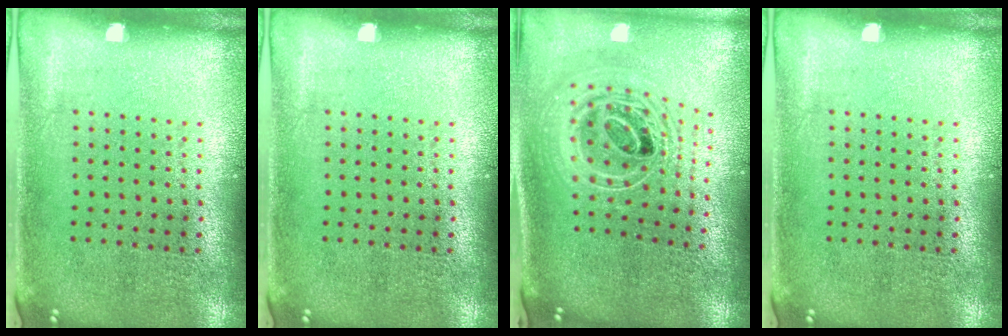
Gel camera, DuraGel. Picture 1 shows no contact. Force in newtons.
{"total": 0.0}
{"total": 2.5, "press": 1.8, "slide": 1.8}
{"total": 0.0}